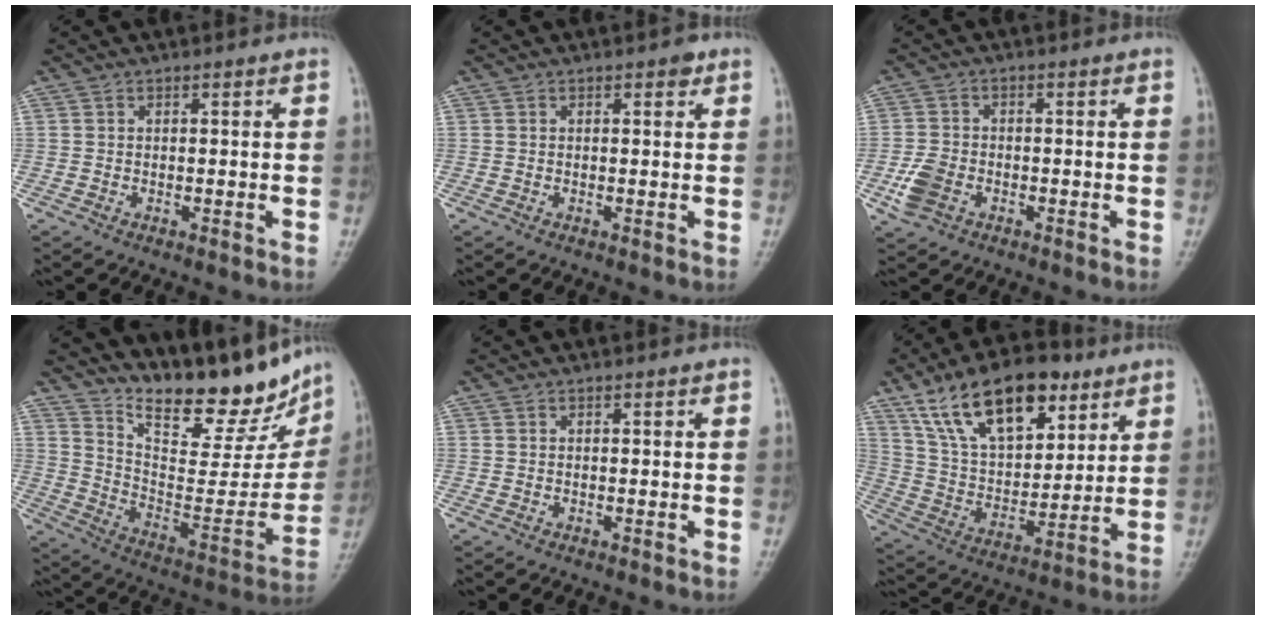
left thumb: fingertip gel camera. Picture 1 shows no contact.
{"total": 1.3, "force": [0.7, 0.7, 0.8], "torque": [-0.002, -0.001, 0.006]}
{"total": 5.3, "force": [-2.2, 3.7, 3.2], "torque": [-0.070, 0.009, -0.042]}
{"total": 22.1, "force": [17.3, 7.3, 11.6], "torque": [-0.131, -0.095, 0.265]}
{"total": 0.0}
{"total": 20.9, "force": [12.0, 10.3, 13.6], "torque": [-0.195, -0.036, 0.216]}